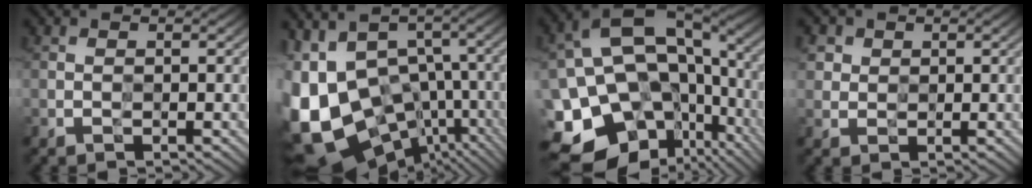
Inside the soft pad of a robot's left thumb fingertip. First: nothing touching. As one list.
[{"total": 17.9, "force": [-6.0, 12.3, 11.5], "torque": [-0.281, -0.030, -0.049]}, {"total": 20.6, "force": [-5.0, 14.4, 13.9], "torque": [-0.300, -0.017, -0.028]}, {"total": 2.5, "force": [1.3, 2.1, 0.6], "torque": [-0.022, -0.006, 0.030]}]